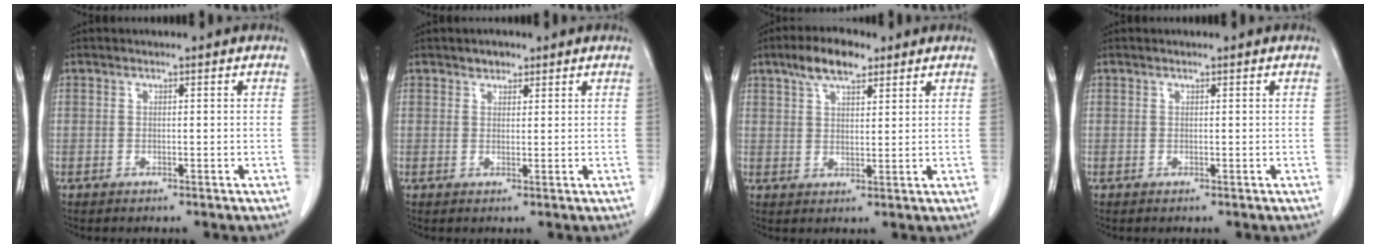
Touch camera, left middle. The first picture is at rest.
{"total": 1.7, "force": [1.3, 1.1, 0.4], "torque": [-0.007, -0.001, 0.018]}
{"total": 6.8, "force": [4.5, 2.4, 4.4], "torque": [-0.085, 0.014, 0.081]}
{"total": 0.0}